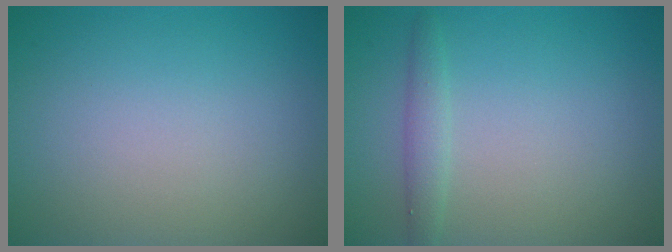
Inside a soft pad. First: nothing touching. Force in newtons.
{"total": 1.5, "press": 1.5, "slide": 0.0}